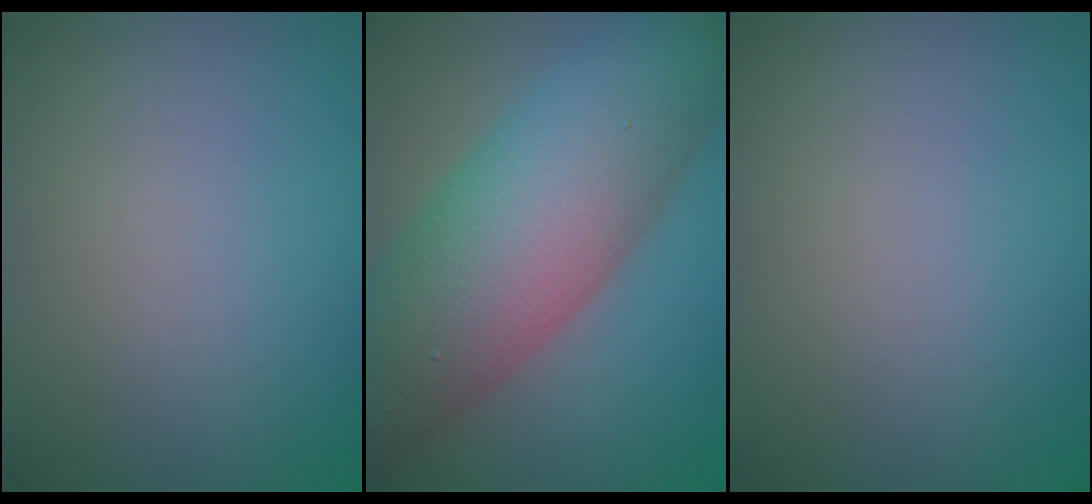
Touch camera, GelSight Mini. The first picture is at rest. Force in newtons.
{"total": 14.1, "press": 14.1, "slide": 0.5}
{"total": 0.0}